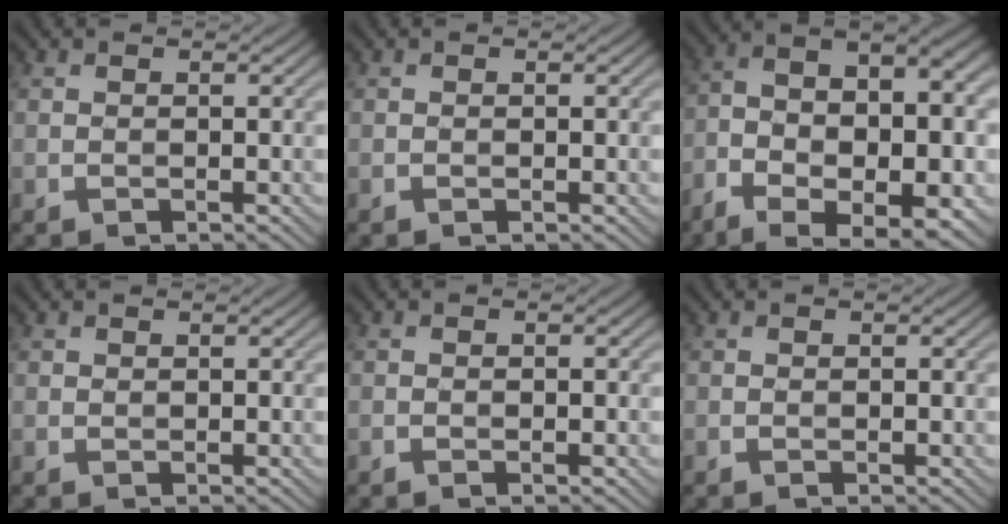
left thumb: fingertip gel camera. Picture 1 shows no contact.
{"total": 0.0}
{"total": 16.3, "force": [-6.1, 8.2, 12.7], "torque": [-0.236, -0.022, -0.082]}
{"total": 0.0}
{"total": 1.2, "force": [-0.5, 0.1, 1.1], "torque": [-0.019, 0.003, -0.010]}
{"total": 0.6, "force": [-0.2, 0.0, 0.6], "torque": [-0.010, 0.001, -0.003]}